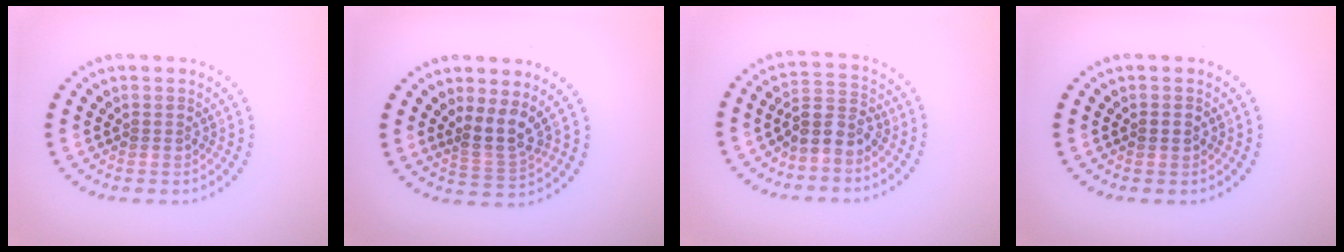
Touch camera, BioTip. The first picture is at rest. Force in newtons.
{"total": 3.0, "press": 2.3, "slide": 1.9}
{"total": 3.2, "press": 2.9, "slide": 1.4}
{"total": 1.3, "press": 1.3, "slide": 0.3}